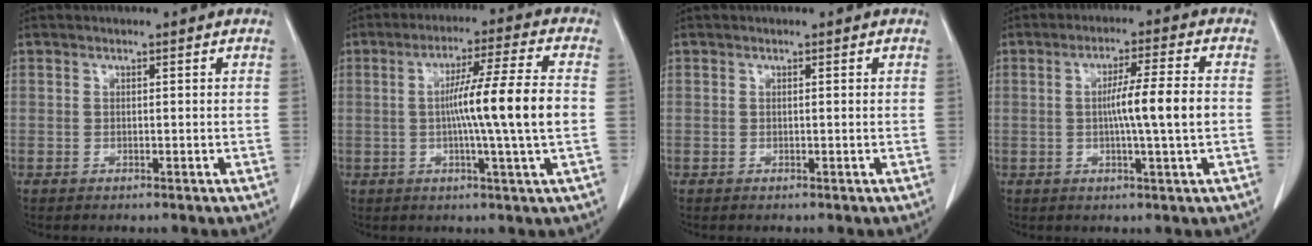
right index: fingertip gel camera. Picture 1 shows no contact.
{"total": 11.7, "force": [-0.5, -1.5, 11.6], "torque": [-0.194, 0.001, -0.011]}
{"total": 0.0}
{"total": 7.6, "force": [-0.5, -0.7, 7.6], "torque": [-0.126, 0.001, -0.009]}